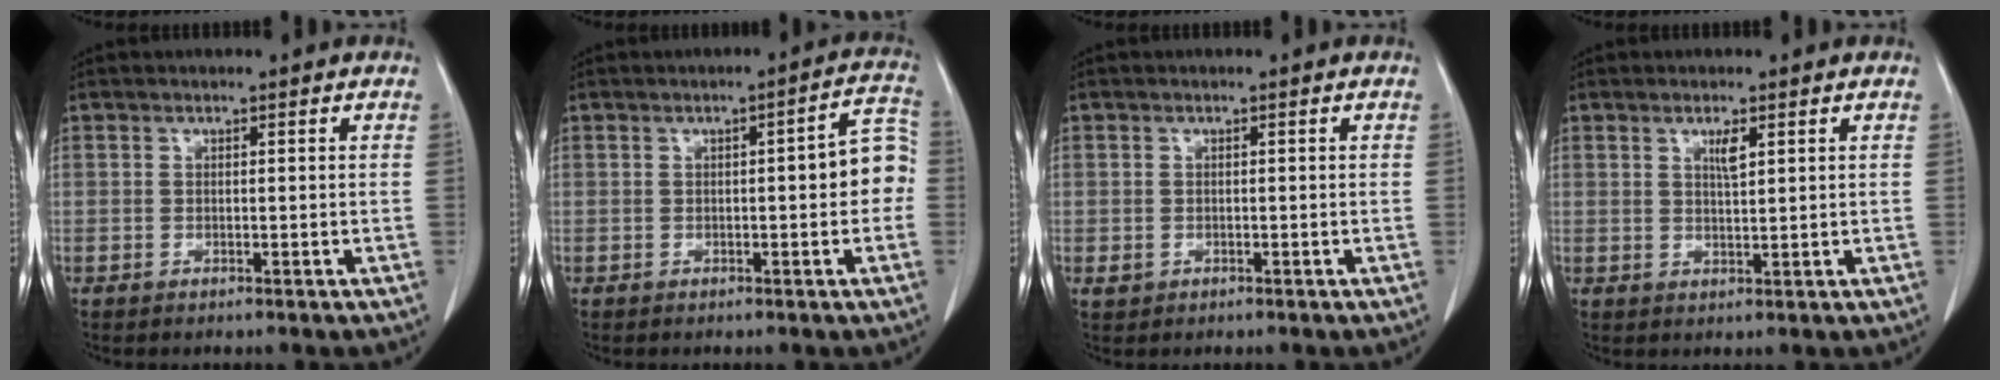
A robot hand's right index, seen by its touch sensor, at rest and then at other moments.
{"total": 6.0, "force": [-0.4, 1.3, 5.9], "torque": [-0.067, 0.025, -0.009]}
{"total": 1.1, "force": [-0.2, 1.1, 0.3], "torque": [-0.008, 0.003, 0.005]}
{"total": 2.2, "force": [1.1, 0.3, 1.9], "torque": [-0.038, -0.003, 0.021]}